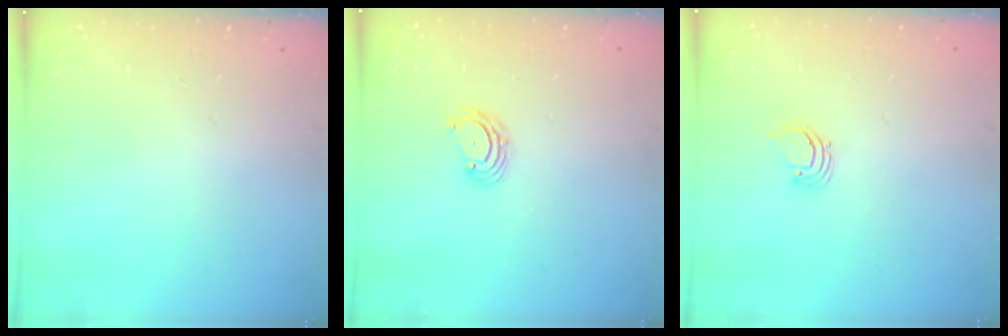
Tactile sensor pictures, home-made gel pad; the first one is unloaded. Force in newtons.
{"total": 2.8, "press": 2.8, "slide": 0.3}
{"total": 1.9, "press": 1.9, "slide": 0.1}